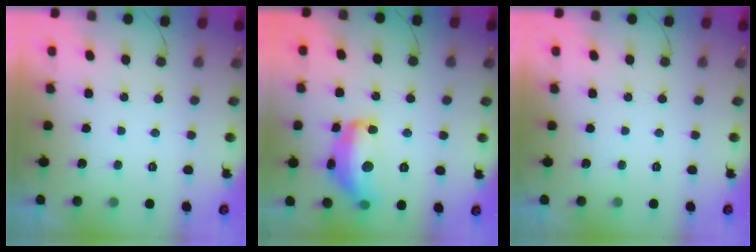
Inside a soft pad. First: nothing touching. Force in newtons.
{"total": 15.3, "press": 15.2, "slide": 1.3}
{"total": 0.0}